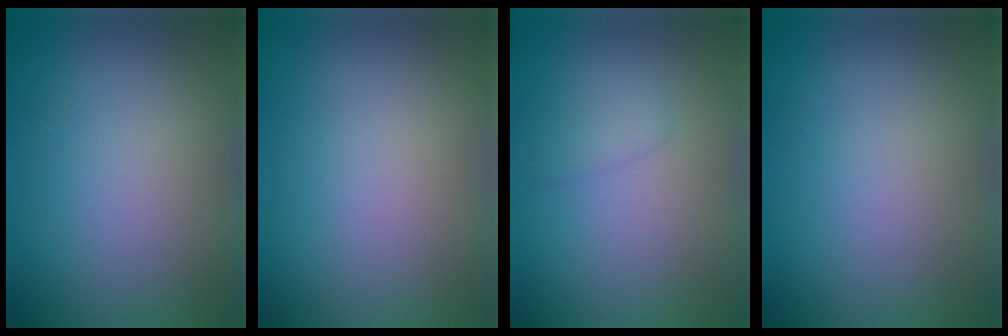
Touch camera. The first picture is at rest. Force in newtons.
{"total": 0.0}
{"total": 1.0, "press": 1.0, "slide": 0.1}
{"total": 0.0}